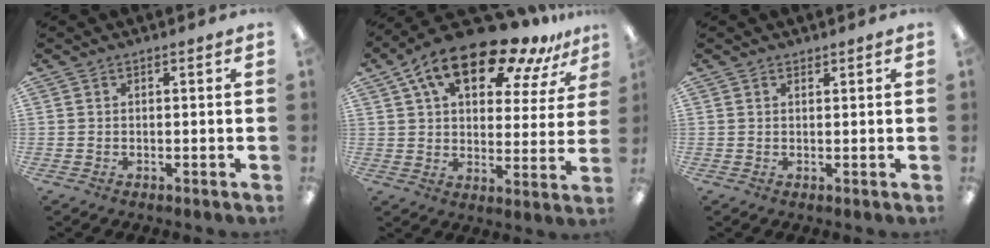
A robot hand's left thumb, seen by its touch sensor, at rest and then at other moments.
{"total": 19.2, "force": [12.3, 8.4, 12.2], "torque": [-0.204, -0.064, 0.208]}
{"total": 0.8, "force": [0.7, 0.3, 0.2], "torque": [-0.004, -0.001, 0.014]}